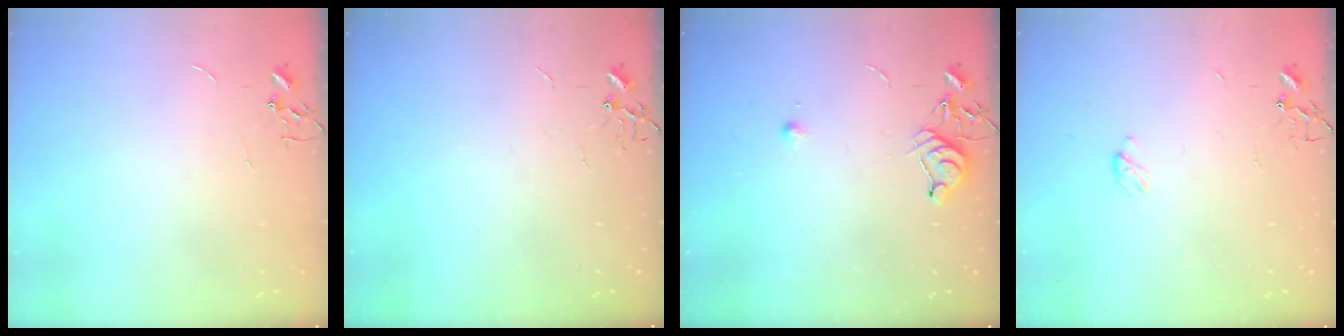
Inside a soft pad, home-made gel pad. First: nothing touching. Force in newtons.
{"total": 0.0}
{"total": 6.9, "press": 6.9, "slide": 1.0}
{"total": 3.3, "press": 3.2, "slide": 0.4}